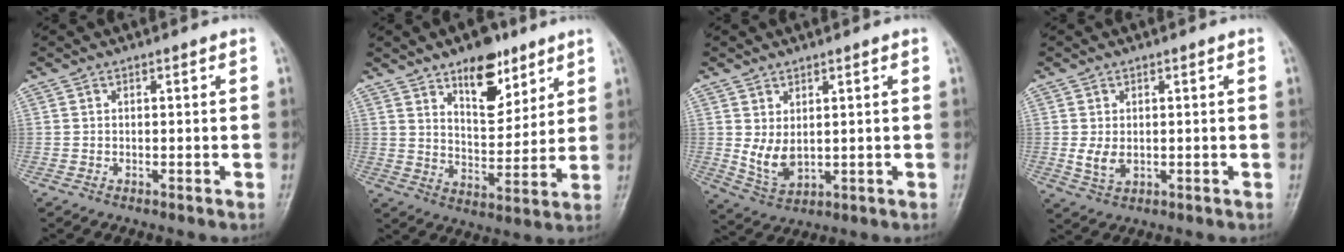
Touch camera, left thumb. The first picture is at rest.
{"total": 12.0, "force": [7.4, 6.0, 7.4], "torque": [-0.082, -0.048, 0.123]}
{"total": 6.1, "force": [0.9, 3.5, 4.9], "torque": [-0.082, -0.013, 0.033]}
{"total": 4.0, "force": [0.0, 2.5, 3.2], "torque": [-0.058, -0.005, 0.007]}